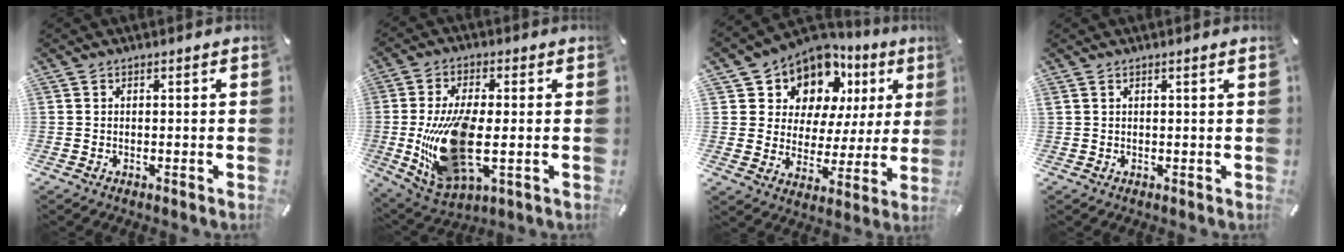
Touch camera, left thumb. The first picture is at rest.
{"total": 19.2, "force": [-1.1, 9.4, 16.7], "torque": [-0.331, -0.024, -0.004]}
{"total": 10.7, "force": [7.3, 7.6, 2.0], "torque": [-0.048, -0.066, 0.136]}
{"total": 0.9, "force": [0.5, 0.0, 0.8], "torque": [-0.014, -0.001, 0.008]}